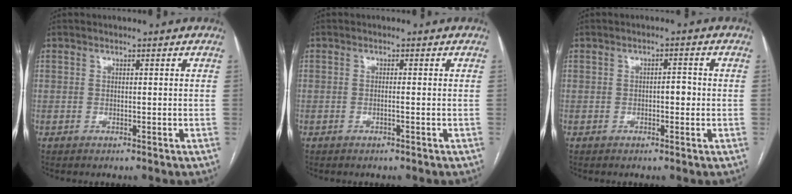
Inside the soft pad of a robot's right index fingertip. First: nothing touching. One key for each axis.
{"total": 0.5, "fx": -0.2, "fy": 0.0, "fz": 0.5, "tx": -0.009, "ty": 0.002, "tz": -0.003}
{"total": 2.1, "fx": -0.2, "fy": 1.0, "fz": 1.9, "tx": -0.024, "ty": 0.007, "tz": -0.002}